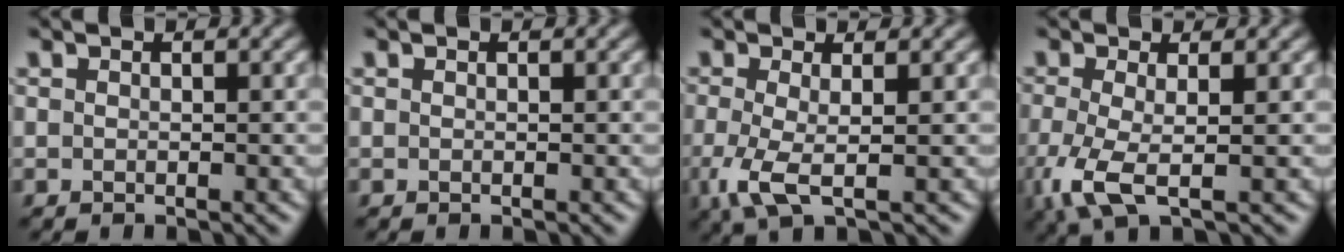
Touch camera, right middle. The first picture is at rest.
{"total": 0.0}
{"total": 3.6, "force": [-0.7, 1.0, 3.3], "torque": [-0.083, -0.011, -0.017]}
{"total": 4.3, "force": [-1.3, 1.4, 3.9], "torque": [-0.099, -0.012, -0.027]}